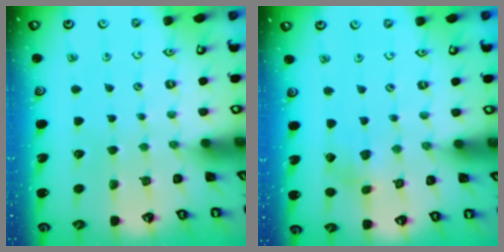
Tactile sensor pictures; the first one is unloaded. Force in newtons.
{"total": 2.6, "press": 2.6, "slide": 0.4}